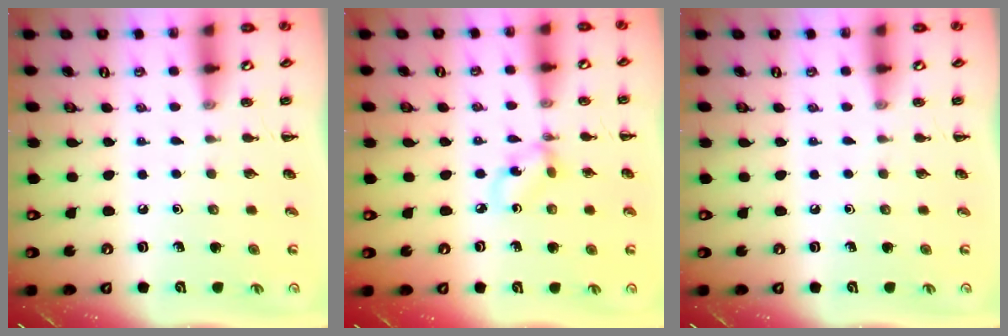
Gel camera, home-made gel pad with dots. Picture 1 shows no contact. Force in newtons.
{"total": 3.4, "press": 3.3, "slide": 0.6}
{"total": 0.0}